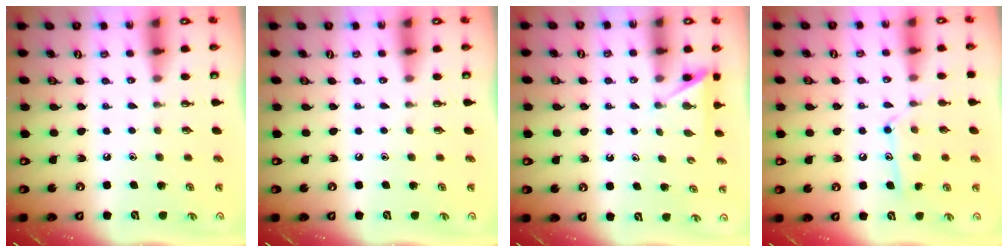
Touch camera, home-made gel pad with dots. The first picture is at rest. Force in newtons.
{"total": 0.0}
{"total": 2.4, "press": 2.4, "slide": 0.4}
{"total": 11.6, "press": 11.6, "slide": 0.7}